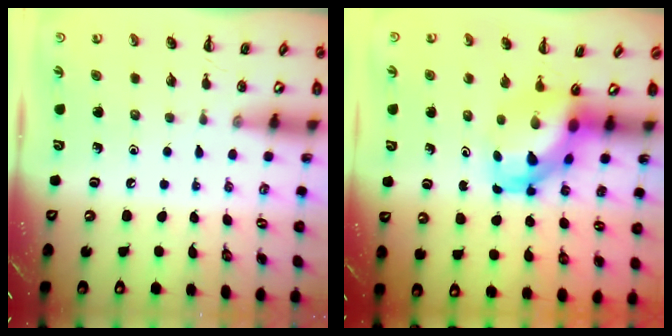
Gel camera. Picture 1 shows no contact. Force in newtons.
{"total": 6.0, "press": 5.9, "slide": 1.2}